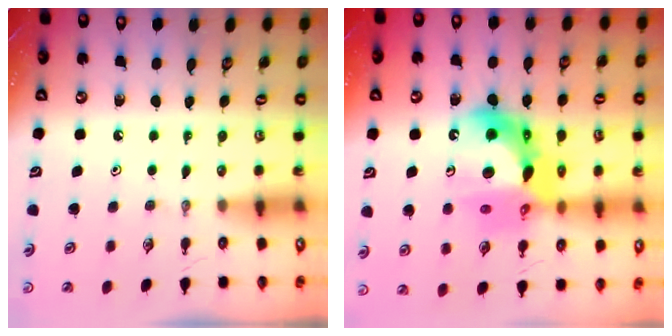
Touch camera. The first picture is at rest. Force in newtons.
{"total": 18.2, "press": 18.1, "slide": 2.0}